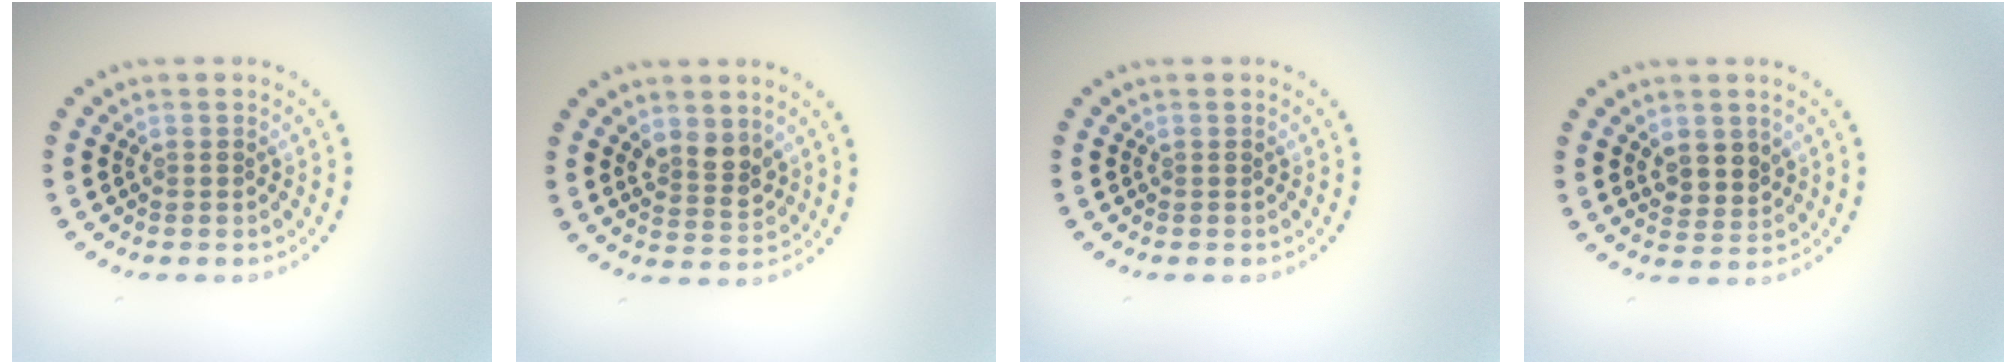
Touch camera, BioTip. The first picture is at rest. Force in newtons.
{"total": 2.6, "press": 2.4, "slide": 1.0}
{"total": 0.0}
{"total": 2.5, "press": 2.3, "slide": 1.0}